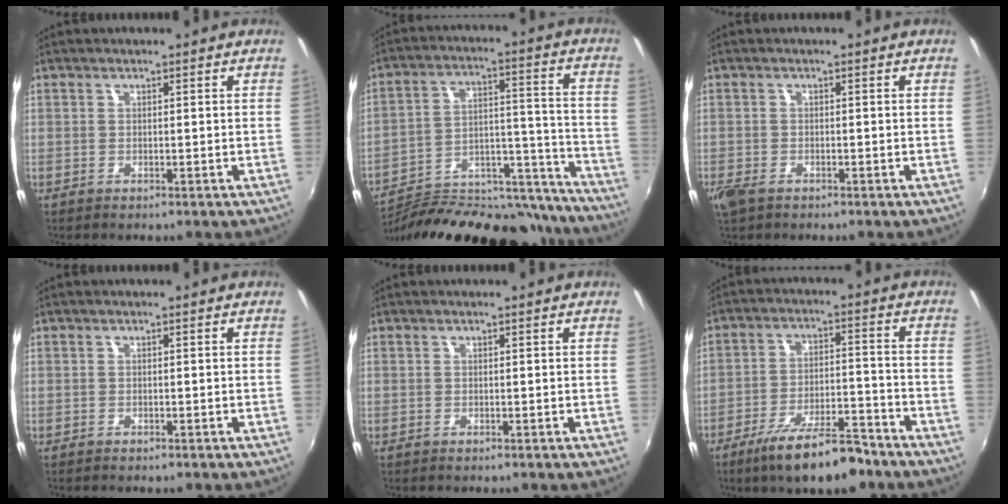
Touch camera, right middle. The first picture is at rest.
{"total": 28.4, "force": [-23.9, 9.8, 11.9], "torque": [-0.184, 0.031, -0.319]}
{"total": 3.5, "force": [-2.3, 1.6, 2.0], "torque": [-0.051, -0.012, -0.045]}
{"total": 0.6, "force": [-0.6, 0.3, 0.1], "torque": [-0.005, -0.004, -0.011]}
{"total": 0.0}
{"total": 13.0, "force": [-9.9, 3.3, 7.9], "torque": [-0.154, -0.011, -0.159]}